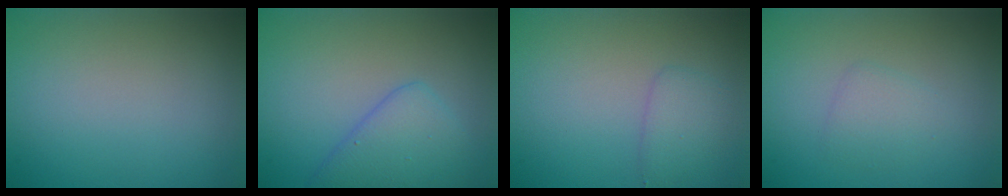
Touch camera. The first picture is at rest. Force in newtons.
{"total": 3.9, "press": 3.9, "slide": 0.3}
{"total": 1.7, "press": 1.7, "slide": 0.1}
{"total": 1.6, "press": 1.6, "slide": 0.0}